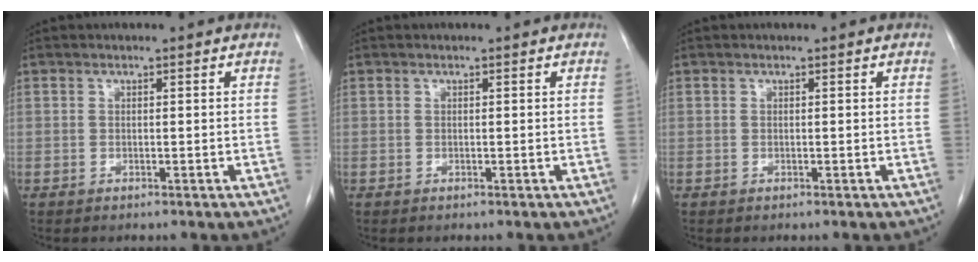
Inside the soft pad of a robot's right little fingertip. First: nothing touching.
{"total": 0.0}
{"total": 0.0}